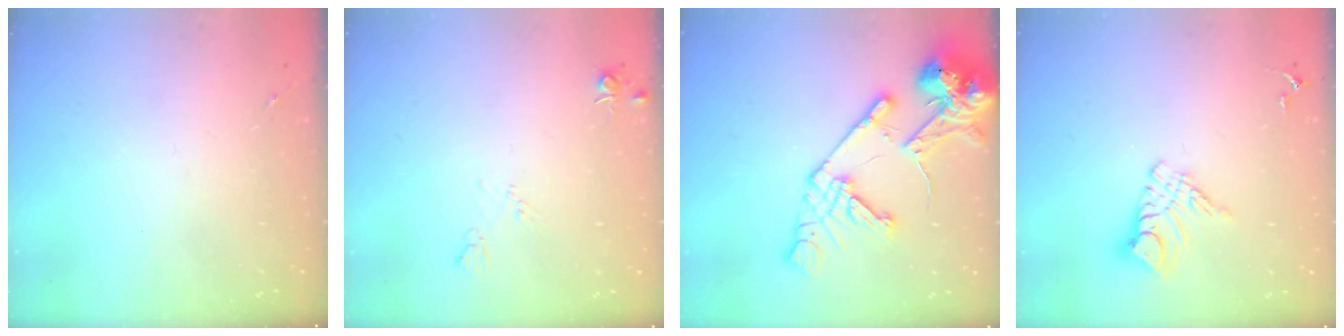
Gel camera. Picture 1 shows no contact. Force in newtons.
{"total": 5.2, "press": 5.2, "slide": 0.7}
{"total": 18.1, "press": 17.9, "slide": 2.8}
{"total": 10.3, "press": 10.3, "slide": 0.9}